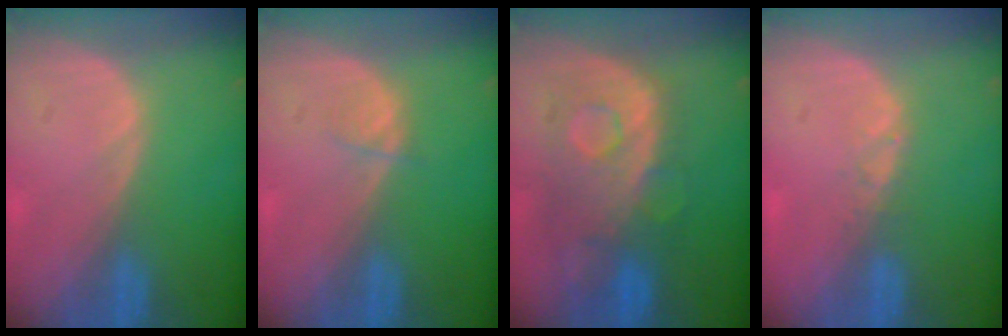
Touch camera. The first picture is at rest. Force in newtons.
{"total": 1.2, "press": 1.2, "slide": 0.2}
{"total": 10.1, "press": 9.2, "slide": 4.1}
{"total": 1.3, "press": 1.0, "slide": 0.8}